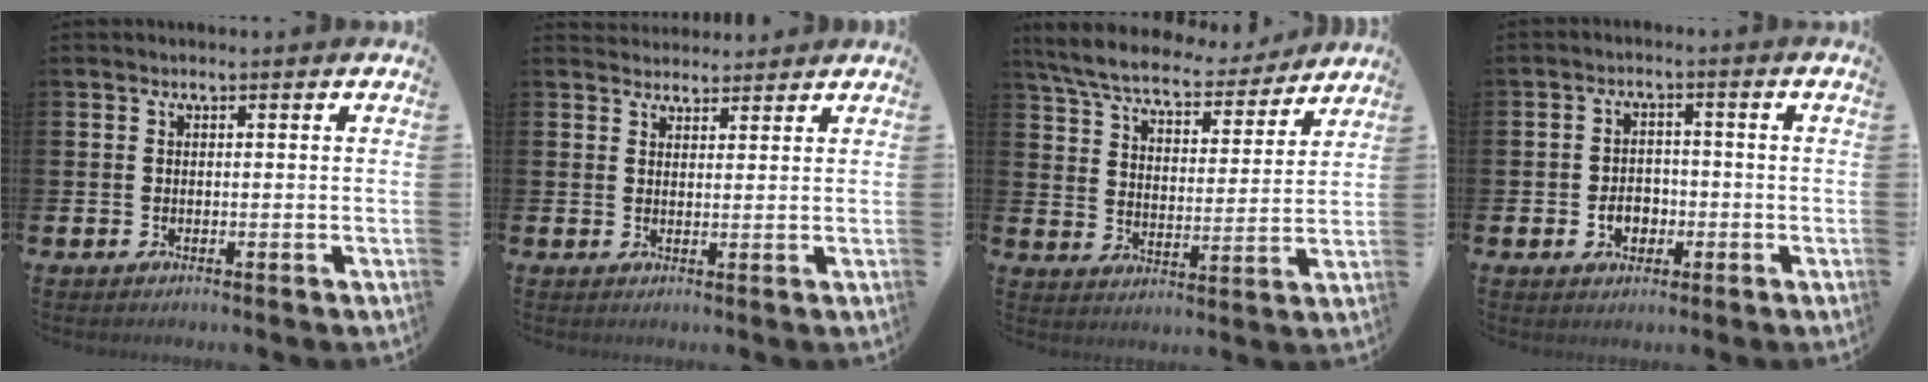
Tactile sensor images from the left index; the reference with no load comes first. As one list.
[{"total": 2.7, "force": [2.6, 0.7, -0.2], "torque": [0.009, -0.014, 0.046]}, {"total": 7.4, "force": [6.9, 1.6, 2.3], "torque": [-0.077, -0.045, 0.117]}, {"total": 3.4, "force": [-1.0, 2.6, 1.9], "torque": [-0.017, -0.006, -0.028]}]